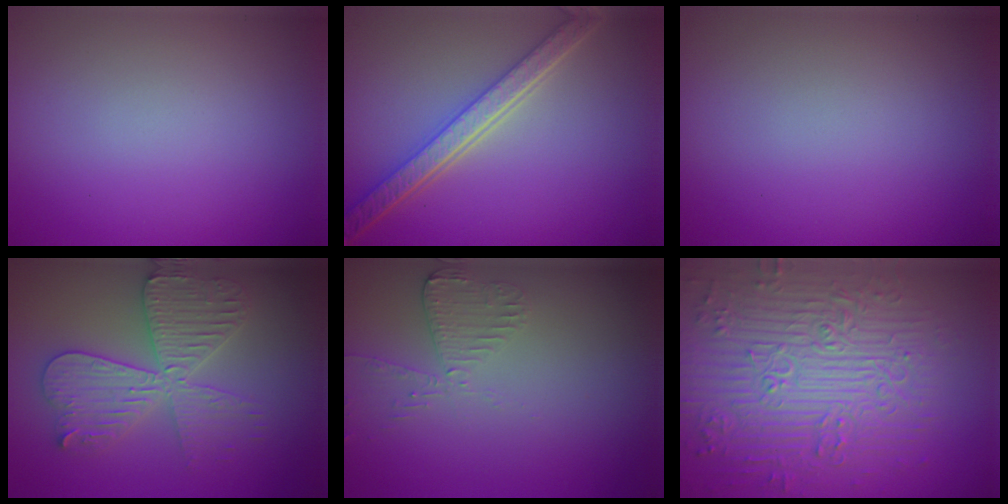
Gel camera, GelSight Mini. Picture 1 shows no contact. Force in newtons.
{"total": 5.9, "press": 4.3, "slide": 4.0}
{"total": 0.0}
{"total": 5.6, "press": 5.5, "slide": 0.8}
{"total": 1.9, "press": 1.9, "slide": 0.4}
{"total": 9.4, "press": 6.8, "slide": 6.5}